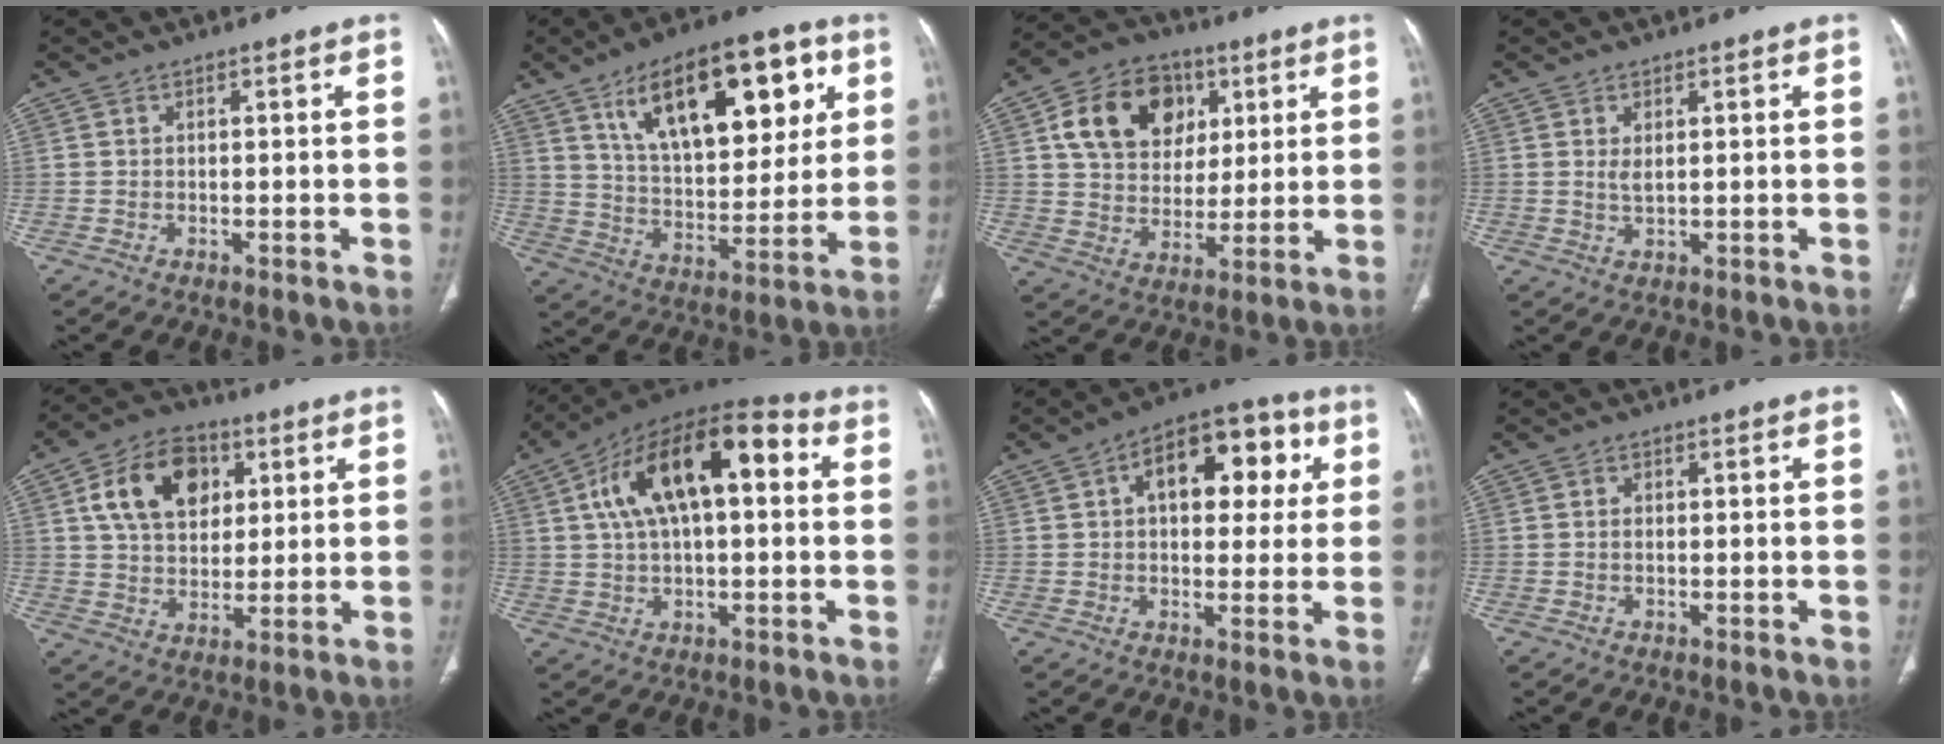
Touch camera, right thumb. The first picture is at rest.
{"total": 23.9, "force": [10.3, 11.1, 18.4], "torque": [-0.239, -0.024, 0.172]}
{"total": 16.3, "force": [5.8, 12.3, 9.0], "torque": [-0.125, -0.003, 0.099]}
{"total": 1.8, "force": [0.5, 0.7, 1.6], "torque": [-0.031, -0.007, 0.016]}
{"total": 14.2, "force": [4.7, 10.0, 9.0], "torque": [-0.124, -0.002, 0.079]}
{"total": 20.3, "force": [4.8, 9.7, 17.2], "torque": [-0.269, 0.031, 0.066]}
{"total": 15.6, "force": [4.3, 8.9, 12.0], "torque": [-0.118, 0.022, 0.057]}
{"total": 0.7, "force": [0.0, 0.5, 0.5], "torque": [-0.011, 0.002, -0.001]}